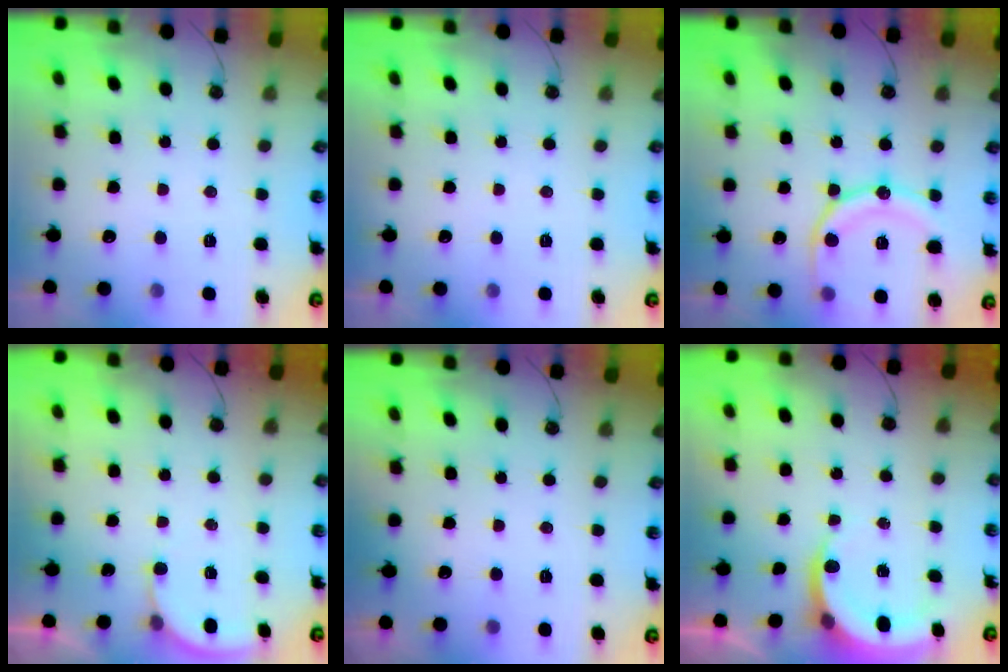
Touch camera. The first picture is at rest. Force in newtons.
{"total": 0.0}
{"total": 15.1, "press": 15.1, "slide": 1.5}
{"total": 2.7, "press": 2.7, "slide": 0.5}
{"total": 1.1, "press": 0.6, "slide": 0.9}
{"total": 4.3, "press": 4.3, "slide": 0.3}